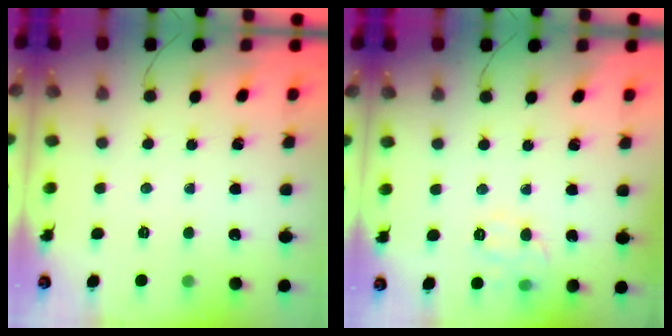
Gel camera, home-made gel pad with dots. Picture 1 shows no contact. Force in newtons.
{"total": 9.5, "press": 9.5, "slide": 0.5}